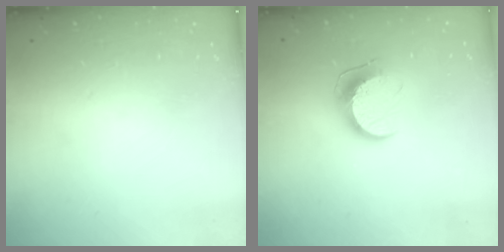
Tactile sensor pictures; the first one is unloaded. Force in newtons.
{"total": 10.4, "press": 10.4, "slide": 0.4}